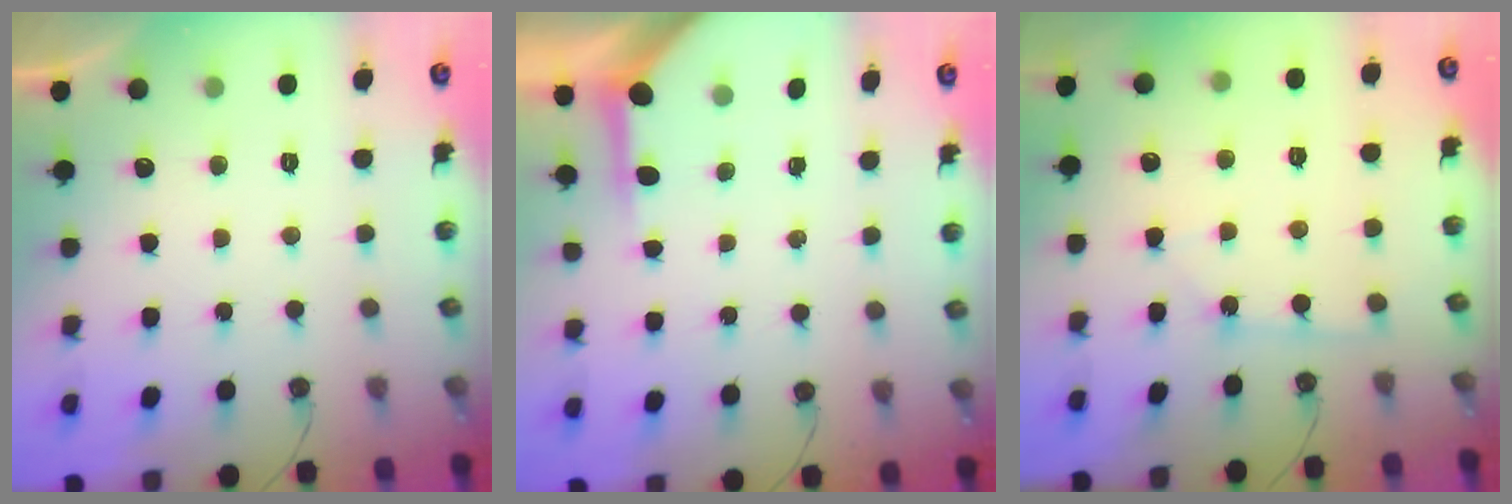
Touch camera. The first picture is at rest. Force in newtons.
{"total": 5.0, "press": 4.9, "slide": 0.6}
{"total": 2.7, "press": 2.7, "slide": 0.4}